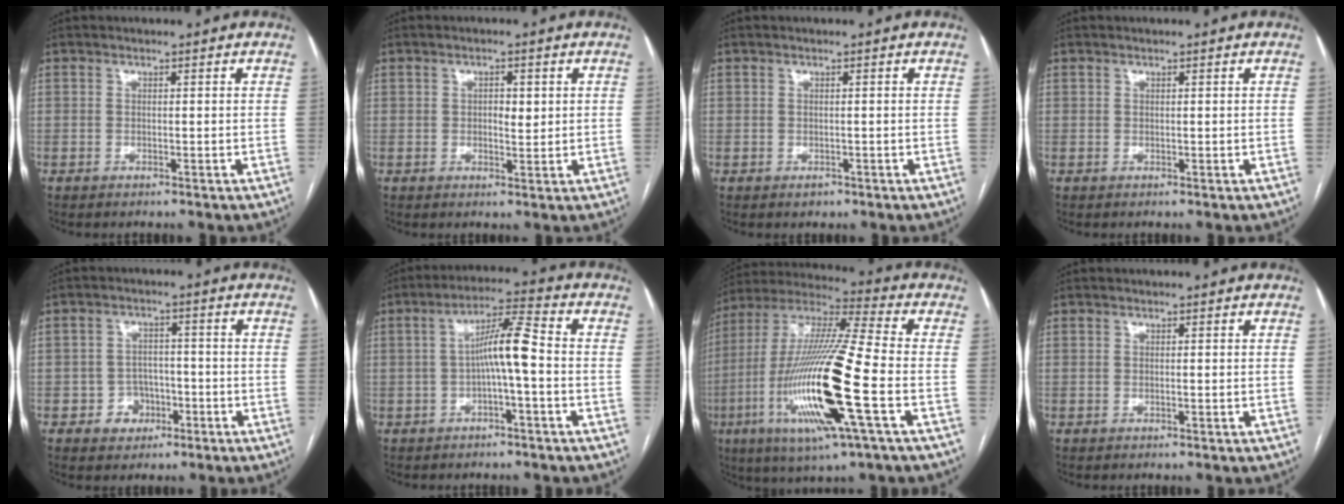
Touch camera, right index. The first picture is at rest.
{"total": 2.6, "force": [0.6, 1.2, 2.3], "torque": [-0.032, 0.000, 0.008]}
{"total": 0.9, "force": [-0.5, 0.8, 0.3], "torque": [-0.002, 0.001, -0.003]}
{"total": 0.0}
{"total": 4.4, "force": [-1.9, 3.9, 1.0], "torque": [-0.005, 0.014, -0.024]}
{"total": 7.1, "force": [-0.8, 0.4, 7.0], "torque": [-0.125, 0.023, -0.015]}
{"total": 22.3, "force": [-6.2, 1.4, 21.3], "torque": [-0.451, -0.028, -0.121]}
{"total": 0.0}